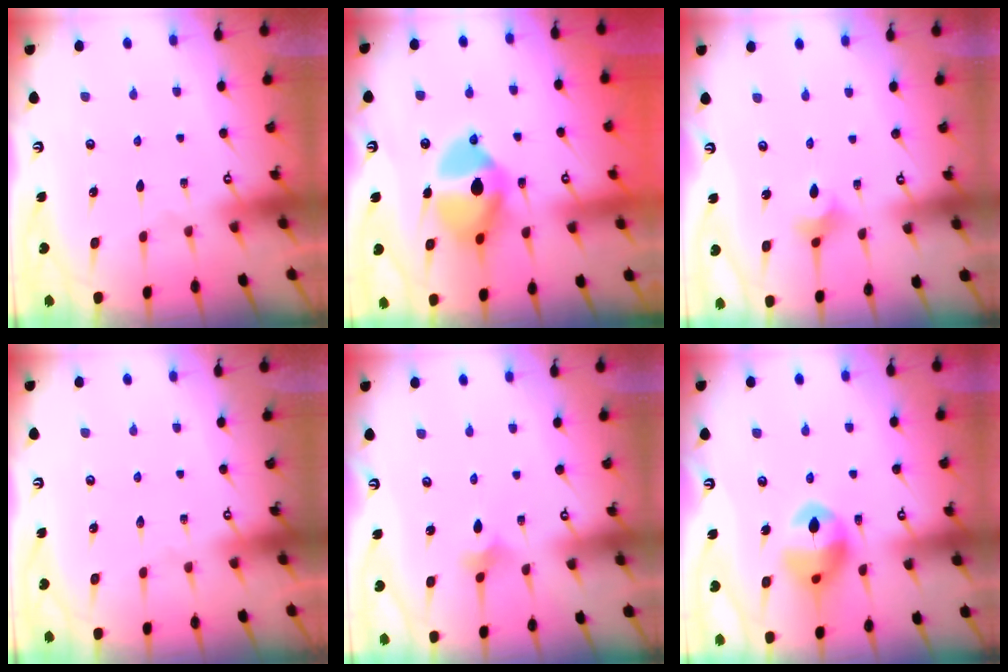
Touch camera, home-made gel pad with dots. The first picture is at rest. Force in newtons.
{"total": 13.3, "press": 13.3, "slide": 0.2}
{"total": 3.4, "press": 3.4, "slide": 0.5}
{"total": 0.0}
{"total": 1.8, "press": 1.7, "slide": 0.5}
{"total": 13.3, "press": 13.2, "slide": 1.7}